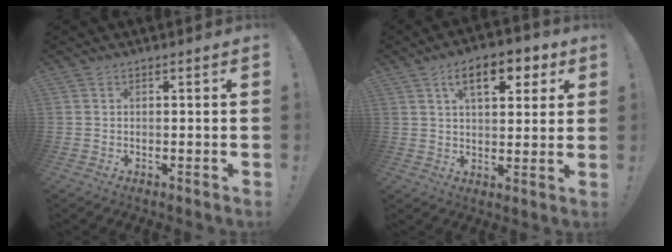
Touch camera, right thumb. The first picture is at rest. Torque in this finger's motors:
{"motor_torque": [0.11, 0.25, 0.79, 0.23, 0.21]}